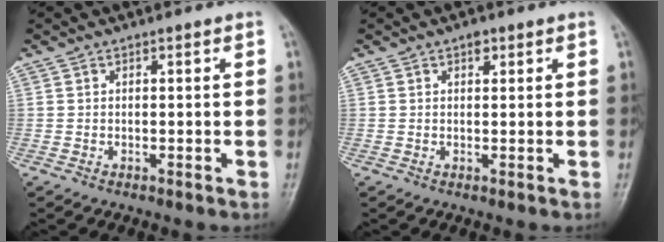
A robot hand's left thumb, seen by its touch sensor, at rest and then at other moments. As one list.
[{"total": 1.5, "force": [0.8, 0.9, 0.9], "torque": [-0.006, -0.001, 0.009]}]